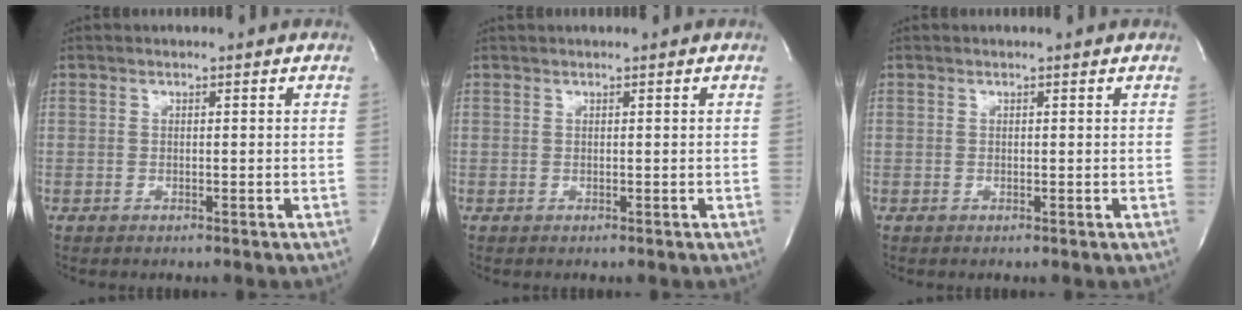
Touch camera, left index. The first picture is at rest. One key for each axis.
{"total": 1.6, "fx": 1.6, "fy": -0.1, "fz": 0.5, "tx": -0.008, "ty": 0.019, "tz": 0.025}
{"total": 1.0, "fx": 1.0, "fy": 0.3, "fz": 0.1, "tx": -0.009, "ty": 0.006, "tz": 0.009}